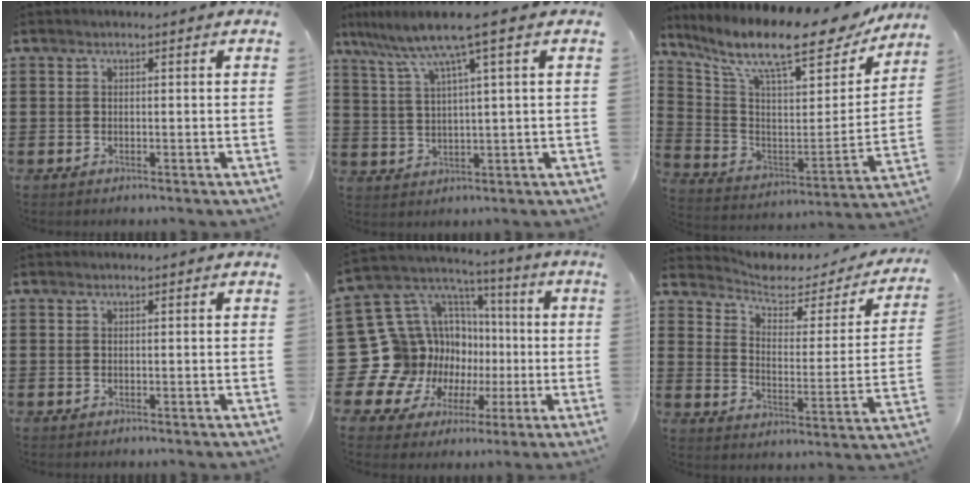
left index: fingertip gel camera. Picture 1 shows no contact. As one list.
[{"total": 7.1, "force": [4.0, -0.1, 5.8], "torque": [-0.129, -0.014, 0.063]}, {"total": 13.8, "force": [10.7, 2.4, 8.3], "torque": [-0.185, -0.070, 0.177]}, {"total": 0.0}, {"total": 16.4, "force": [-0.7, 15.4, 5.6], "torque": [-0.165, -0.040, 0.032]}, {"total": 3.7, "force": [3.0, 1.6, 1.5], "torque": [-0.051, -0.021, 0.045]}]